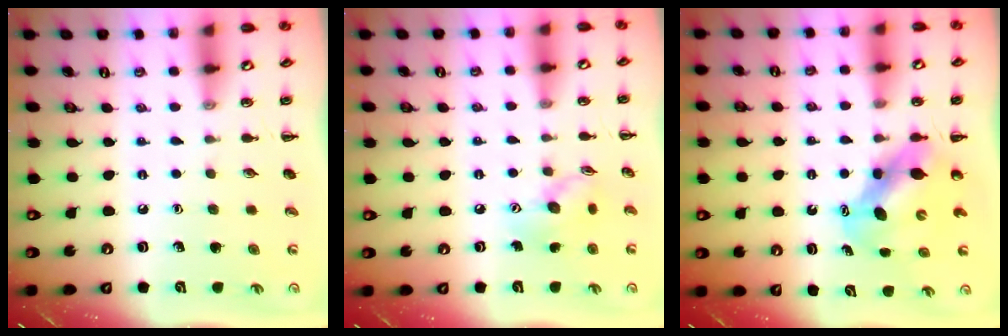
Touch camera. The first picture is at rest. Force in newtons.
{"total": 8.6, "press": 8.6, "slide": 0.6}
{"total": 6.4, "press": 6.3, "slide": 0.9}